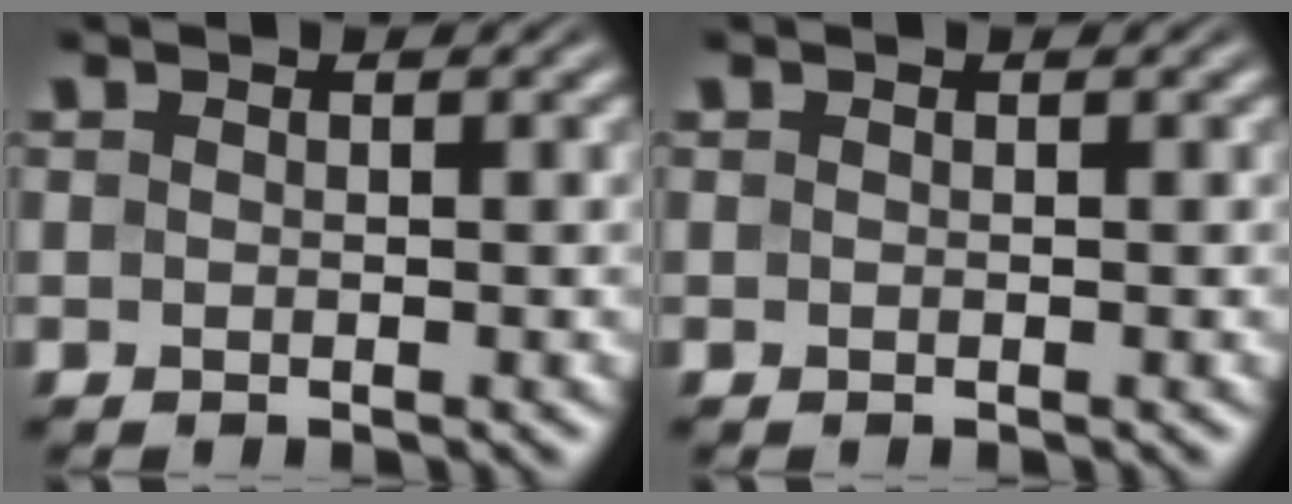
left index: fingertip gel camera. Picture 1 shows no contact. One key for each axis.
{"total": 0.0}